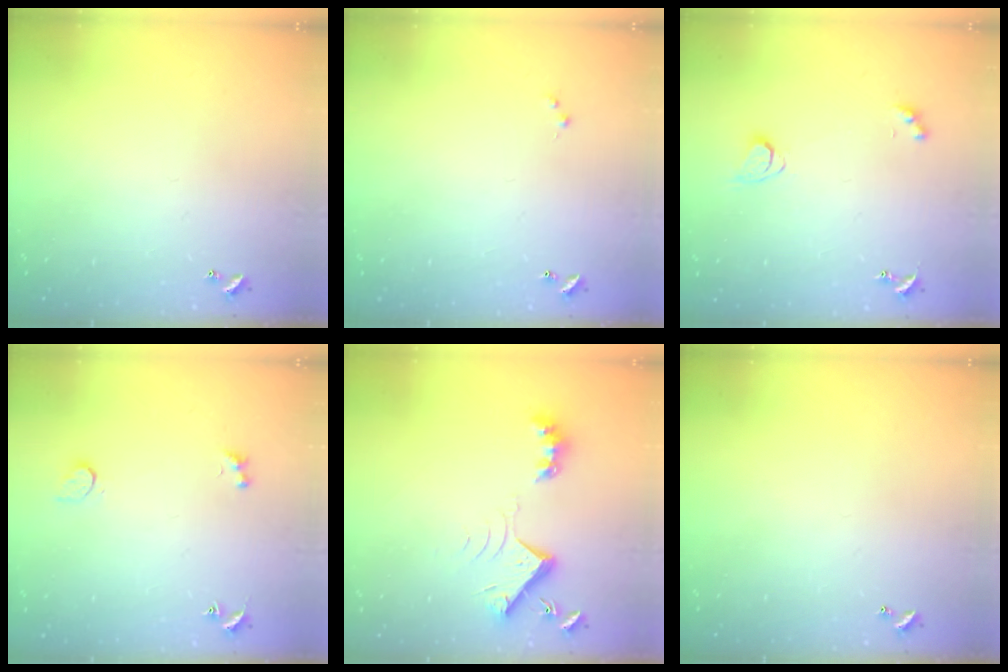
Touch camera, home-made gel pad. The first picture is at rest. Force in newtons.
{"total": 0.0}
{"total": 2.3, "press": 2.3, "slide": 0.3}
{"total": 2.6, "press": 2.3, "slide": 1.2}
{"total": 7.8, "press": 7.7, "slide": 0.7}
{"total": 0.0}